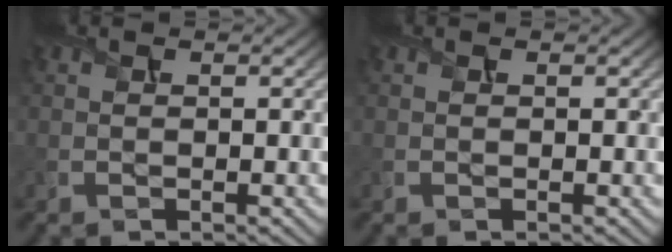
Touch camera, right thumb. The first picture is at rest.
{"total": 0.0}